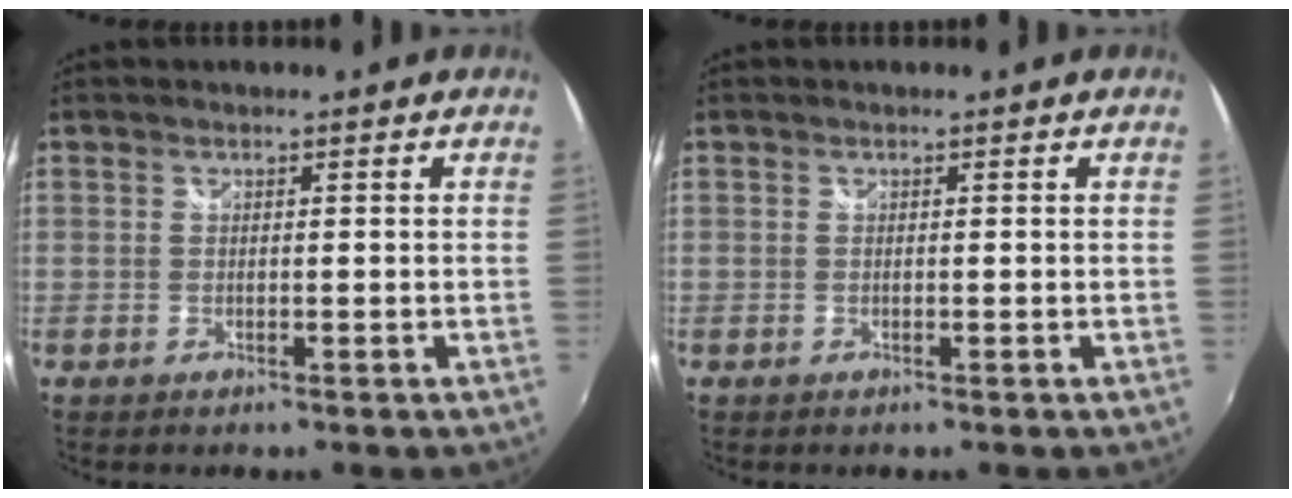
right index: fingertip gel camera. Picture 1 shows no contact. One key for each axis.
{"total": 0.0}